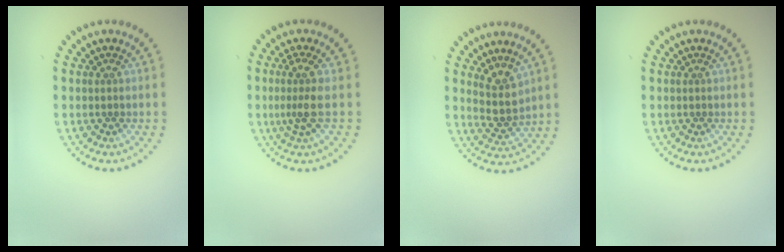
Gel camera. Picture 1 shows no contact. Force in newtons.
{"total": 2.4, "press": 1.8, "slide": 1.6}
{"total": 2.7, "press": 2.2, "slide": 1.6}
{"total": 0.0}